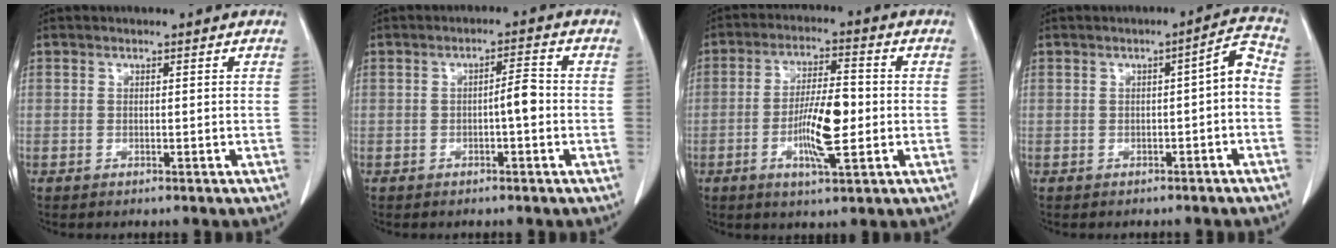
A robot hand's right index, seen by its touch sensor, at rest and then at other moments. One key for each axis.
{"total": 3.2, "fx": -0.7, "fy": 0.5, "fz": 3.1, "tx": -0.045, "ty": 0.005, "tz": -0.012}
{"total": 9.0, "fx": -1.8, "fy": 1.7, "fz": 8.7, "tx": -0.161, "ty": -0.001, "tz": -0.032}
{"total": 4.1, "fx": -1.0, "fy": 0.8, "fz": 3.9, "tx": -0.050, "ty": 0.021, "tz": -0.012}